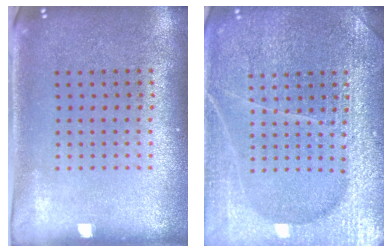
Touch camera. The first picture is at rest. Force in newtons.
{"total": 5.3, "press": 5.3, "slide": 0.6}